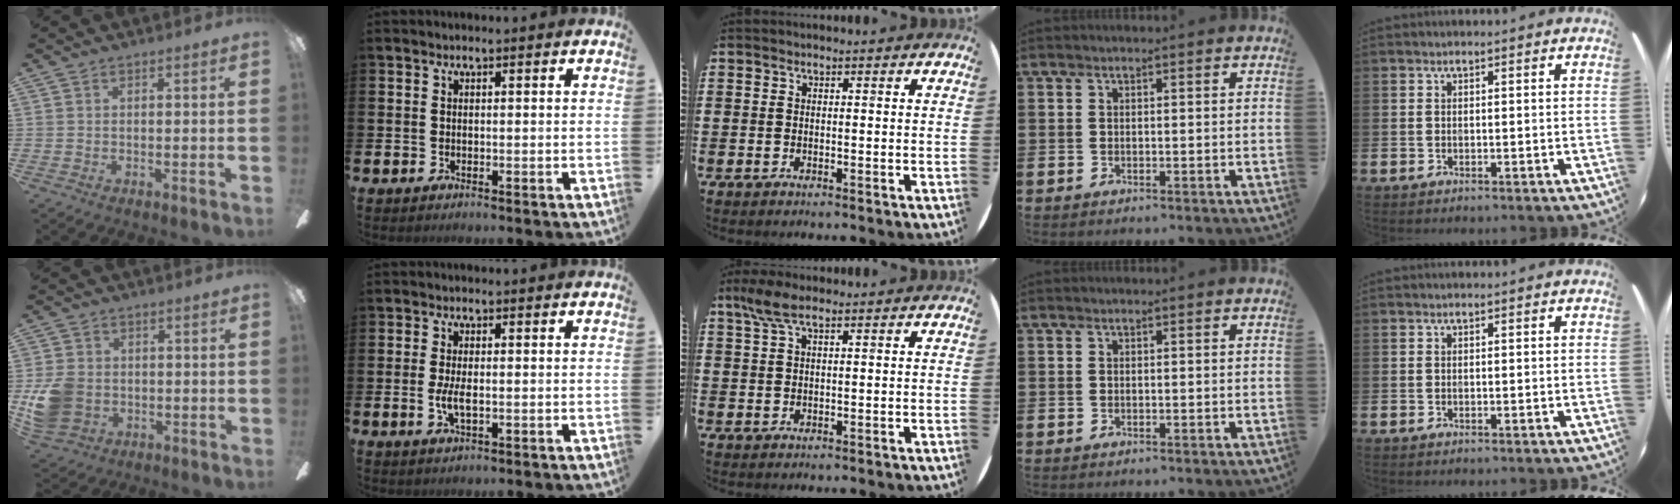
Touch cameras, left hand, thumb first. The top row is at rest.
{"thumb": {"total": 10.0, "force": [-1.3, 8.4, 5.3], "torque": [-0.117, 0.013, -0.020]}, "index": {"total": 2.9, "force": [-0.1, 1.1, 2.7], "torque": [-0.044, -0.001, -0.004]}, "middle": {"total": 3.7, "force": [2.3, 1.1, 2.7], "torque": [-0.058, 0.005, 0.043]}}